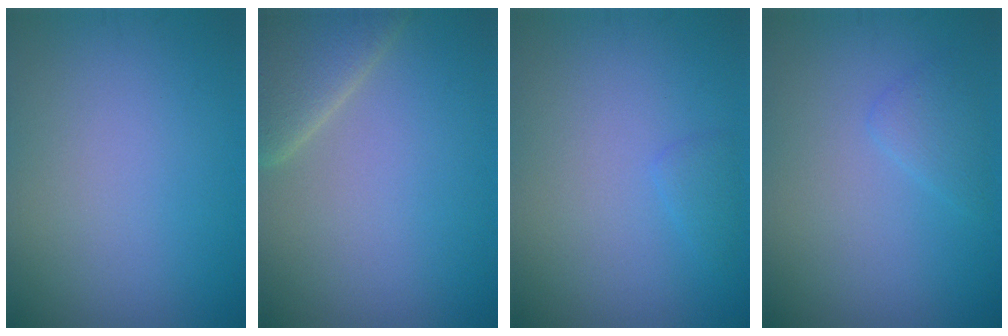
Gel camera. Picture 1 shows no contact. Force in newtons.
{"total": 4.6, "press": 4.6, "slide": 0.4}
{"total": 0.9, "press": 0.9, "slide": 0.0}
{"total": 1.4, "press": 1.4, "slide": 0.1}